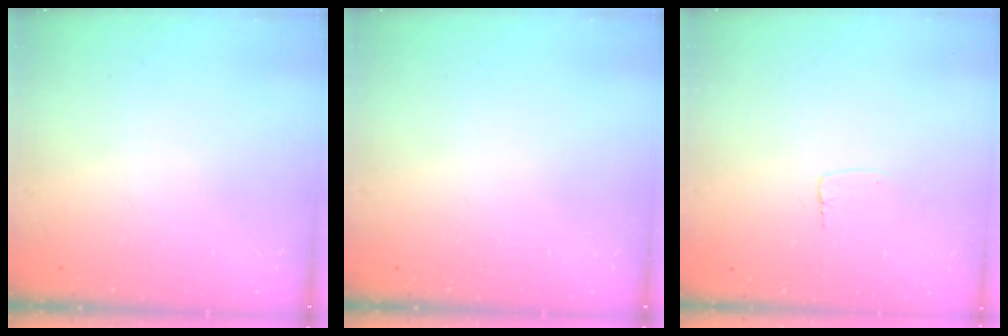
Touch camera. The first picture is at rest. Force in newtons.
{"total": 0.0}
{"total": 2.6, "press": 2.6, "slide": 0.1}